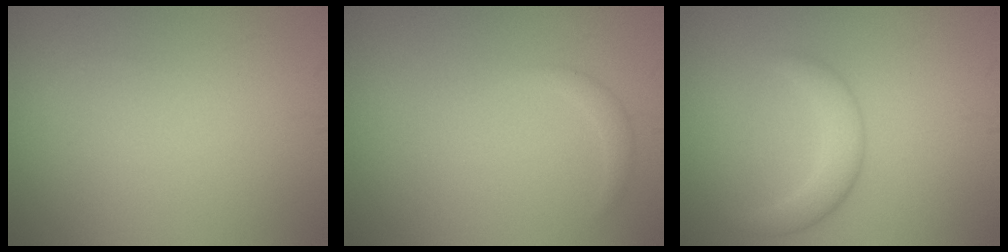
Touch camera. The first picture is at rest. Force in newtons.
{"total": 1.0, "press": 1.0, "slide": 0.1}
{"total": 2.6, "press": 2.6, "slide": 0.1}